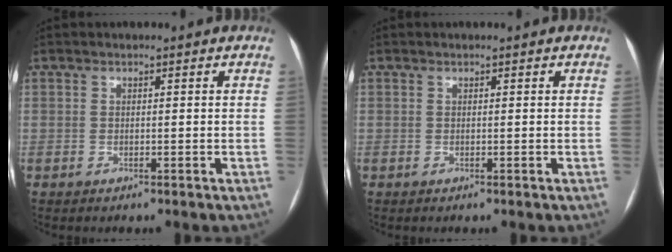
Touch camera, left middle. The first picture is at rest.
{"total": 0.0}